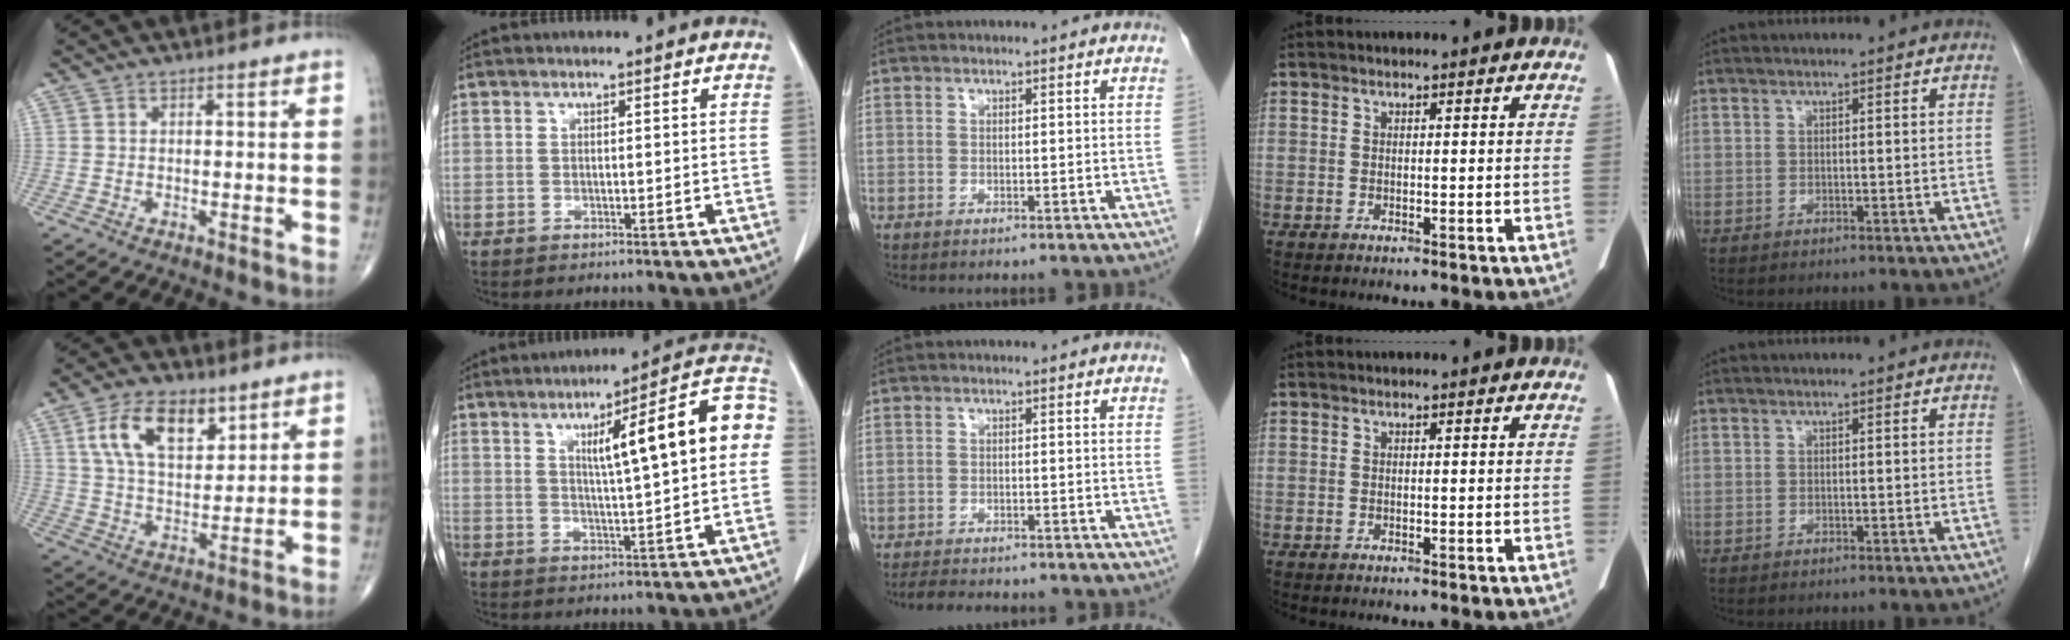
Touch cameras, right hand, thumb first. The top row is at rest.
{"thumb": {"total": 12.9, "force": [6.1, 7.0, 9.0], "torque": [-0.140, -0.020, 0.117]}, "index": {"total": 14.8, "force": [3.0, 1.4, 14.5], "torque": [-0.197, 0.031, 0.037]}, "middle": {"total": 5.8, "force": [-5.2, 1.3, 2.2], "torque": [-0.038, -0.011, -0.077]}}